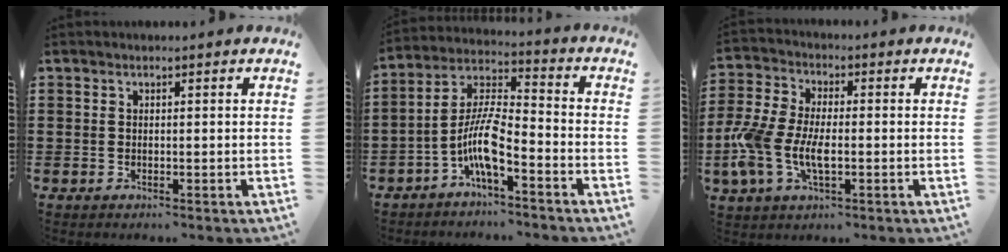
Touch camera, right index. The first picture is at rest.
{"total": 8.3, "force": [-4.6, 2.0, 6.6], "torque": [-0.156, -0.011, -0.096]}
{"total": 8.6, "force": [-2.1, 4.4, 7.1], "torque": [-0.176, -0.010, -0.046]}